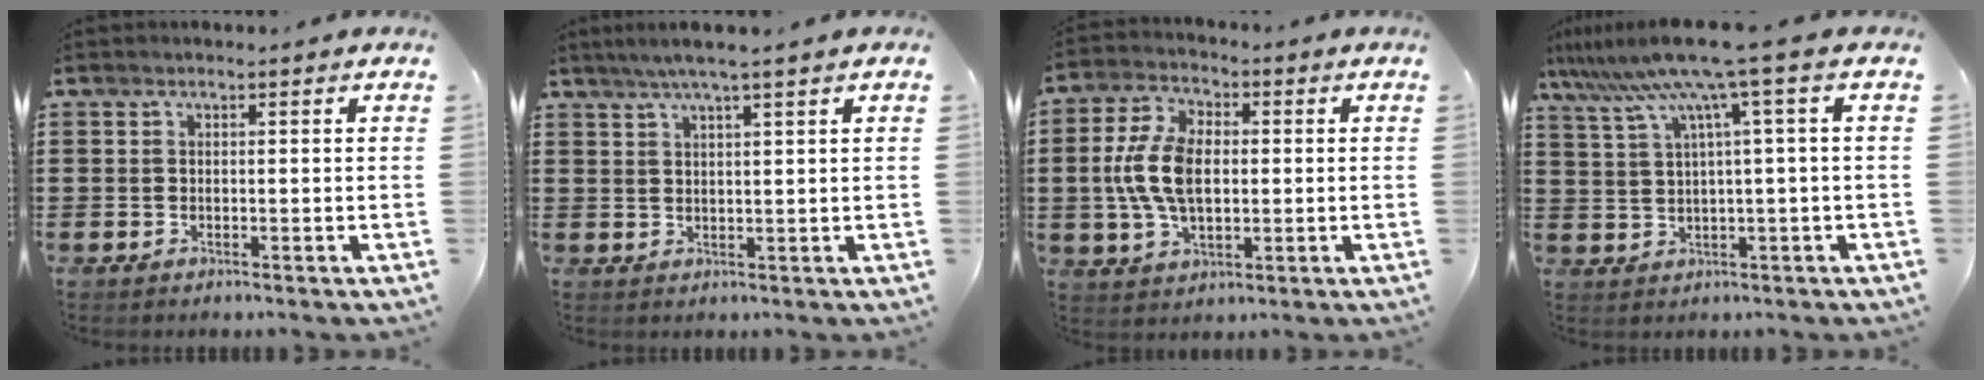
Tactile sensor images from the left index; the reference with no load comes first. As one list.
[{"total": 3.3, "force": [2.3, -0.4, 2.3], "torque": [-0.048, -0.001, 0.041]}, {"total": 9.3, "force": [0.0, 5.5, 7.5], "torque": [-0.177, 0.011, -0.006]}, {"total": 8.8, "force": [4.3, -0.6, 7.7], "torque": [-0.172, -0.027, 0.066]}]